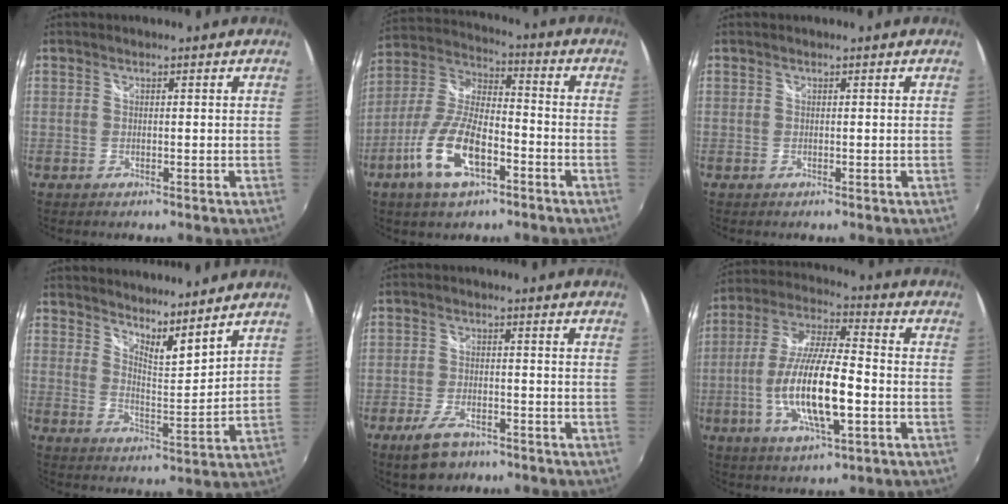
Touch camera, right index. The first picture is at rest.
{"total": 14.4, "force": [-6.9, 5.7, 11.3], "torque": [-0.245, -0.008, -0.131]}
{"total": 0.0}
{"total": 7.7, "force": [6.8, 0.8, 3.4], "torque": [-0.047, -0.015, 0.105]}
{"total": 7.1, "force": [-4.9, 3.5, 3.8], "torque": [-0.099, -0.007, -0.085]}
{"total": 16.4, "force": [-4.2, 4.3, 15.3], "torque": [-0.306, -0.010, -0.077]}